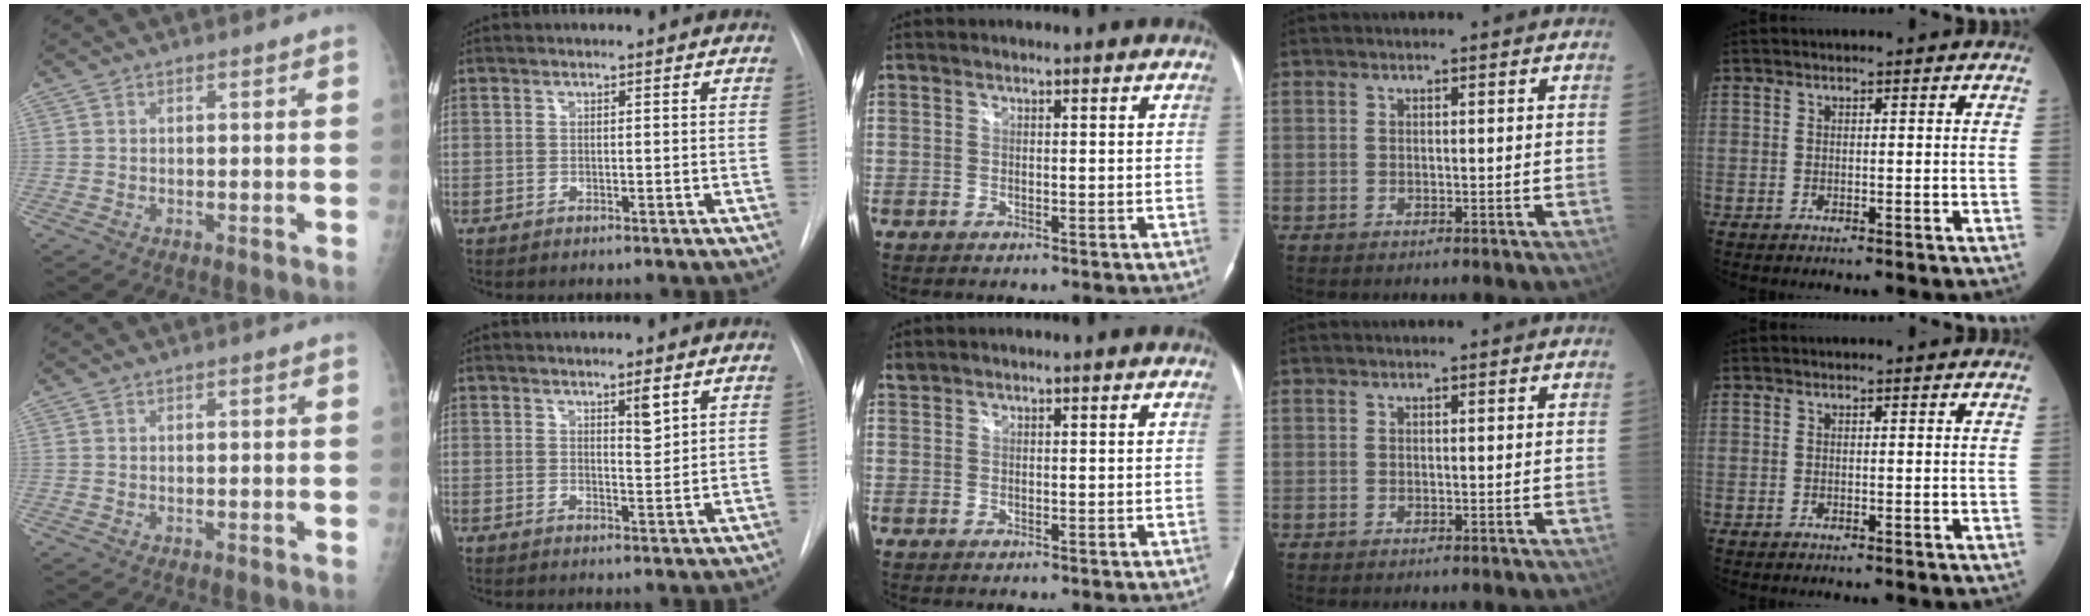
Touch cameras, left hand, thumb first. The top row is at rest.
{"index": {"total": 2.9, "force": [1.7, 0.4, 2.3], "torque": [-0.038, -0.009, 0.028]}, "middle": {"total": 0.7, "force": [0.7, 0.1, -0.1], "torque": [-0.006, 0.011, 0.018]}}